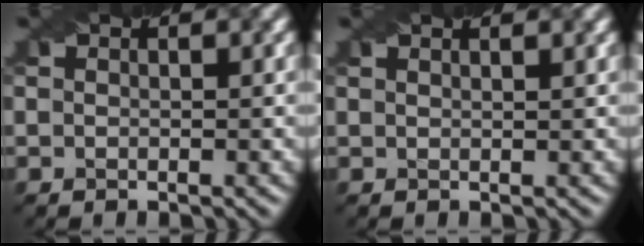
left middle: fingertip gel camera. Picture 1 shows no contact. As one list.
[{"total": 2.4, "force": [1.7, 1.0, 1.4], "torque": [-0.005, 0.008, -0.003]}]